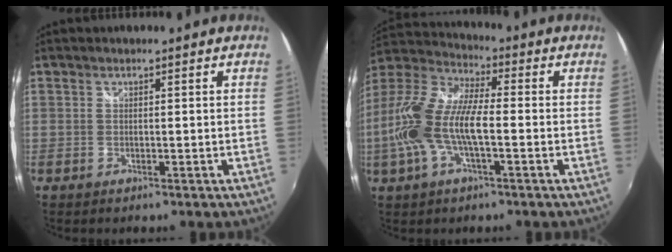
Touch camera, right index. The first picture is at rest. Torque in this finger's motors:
{"motor_torque": [1.43, -0.71, 0.92, 0.21]}